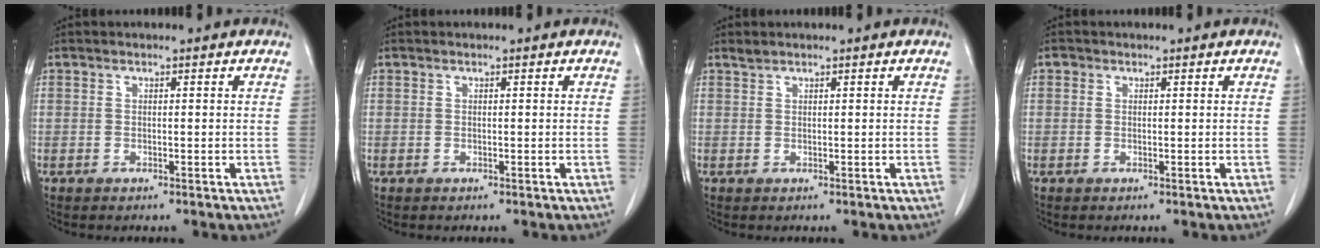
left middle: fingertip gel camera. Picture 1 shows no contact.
{"total": 0.0}
{"total": 0.7, "force": [0.7, 0.0, 0.0], "torque": [-0.007, 0.002, 0.015]}
{"total": 0.5, "force": [0.2, 0.5, 0.1], "torque": [0.003, 0.002, 0.001]}